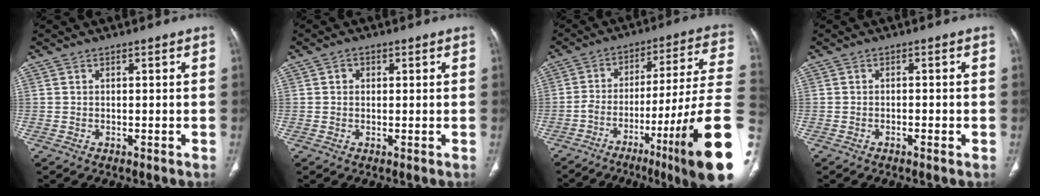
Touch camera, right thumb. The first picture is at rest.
{"total": 1.6, "force": [0.4, 1.4, 0.6], "torque": [-0.002, 0.002, 0.003]}
{"total": 25.2, "force": [-9.8, 2.3, 23.1], "torque": [-0.275, 0.059, -0.141]}
{"total": 1.3, "force": [-0.6, 0.3, 1.1], "torque": [-0.019, 0.006, -0.009]}